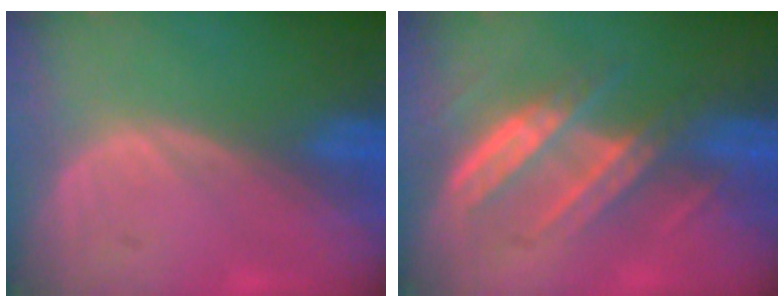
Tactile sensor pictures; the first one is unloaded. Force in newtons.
{"total": 6.6, "press": 6.4, "slide": 1.7}